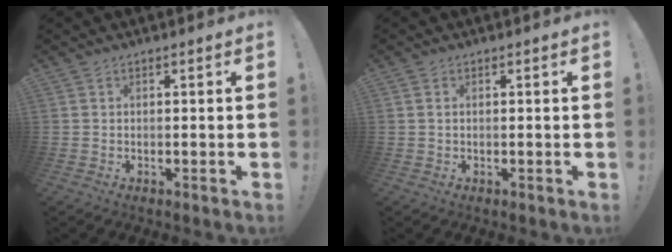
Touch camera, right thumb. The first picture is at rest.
{"total": 0.8, "force": [0.4, 0.4, 0.5], "torque": [-0.012, 0.002, 0.007]}